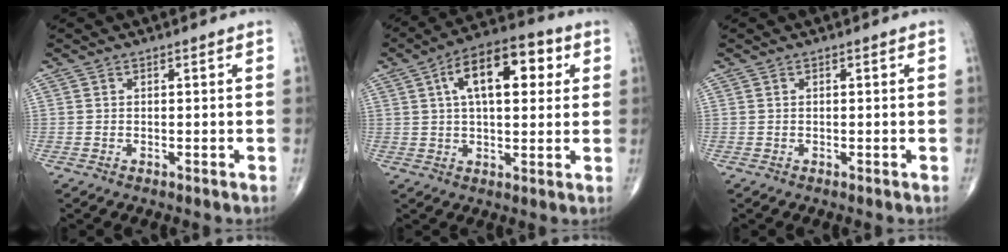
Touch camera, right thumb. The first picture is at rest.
{"total": 14.5, "force": [4.3, 7.0, 11.9], "torque": [-0.166, 0.018, 0.061]}
{"total": 0.0}